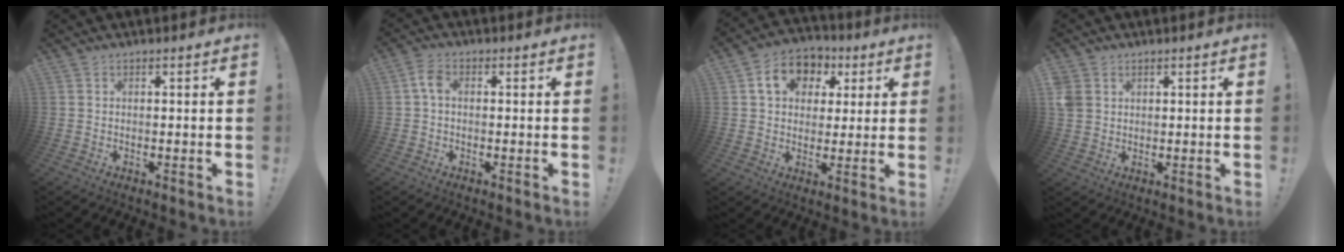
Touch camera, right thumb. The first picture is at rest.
{"total": 4.2, "force": [0.2, 2.7, 3.2], "torque": [-0.064, 0.015, 0.007]}
{"total": 11.6, "force": [4.4, 9.1, 5.7], "torque": [-0.082, -0.004, 0.084]}
{"total": 4.3, "force": [1.8, 3.5, 1.7], "torque": [-0.040, -0.002, 0.037]}